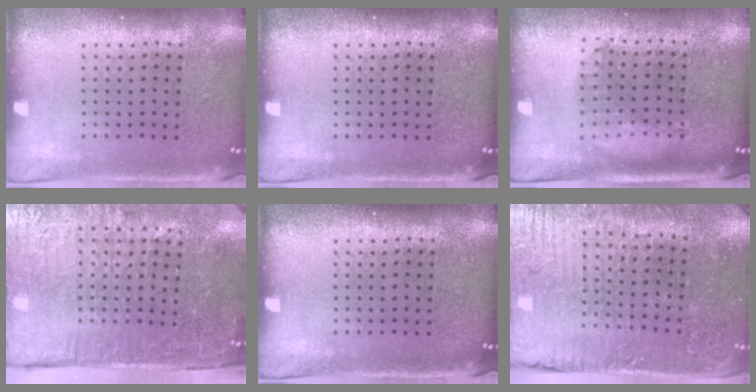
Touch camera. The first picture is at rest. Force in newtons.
{"total": 0.0}
{"total": 1.2, "press": 1.2, "slide": 0.3}
{"total": 5.0, "press": 4.1, "slide": 3.0}
{"total": 0.0}
{"total": 4.0, "press": 4.0, "slide": 0.3}